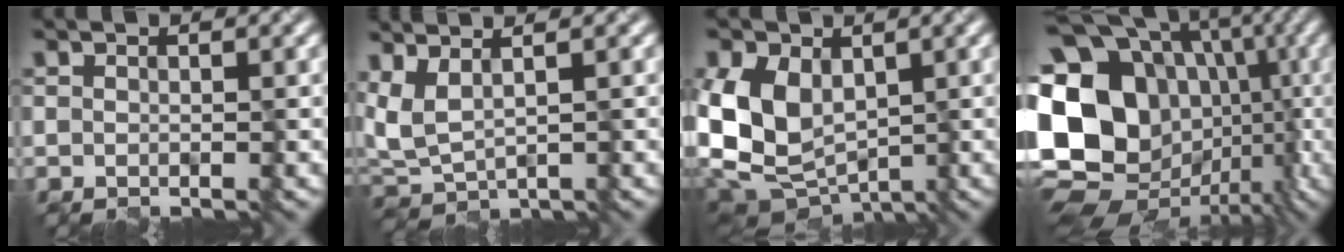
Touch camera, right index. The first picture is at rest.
{"total": 3.4, "force": [0.8, 1.2, 3.1], "torque": [-0.077, 0.001, 0.016]}
{"total": 7.9, "force": [-0.2, 5.7, 5.6], "torque": [-0.109, -0.016, -0.016]}
{"total": 21.8, "force": [-1.8, 18.2, 11.8], "torque": [-0.213, 0.024, -0.057]}